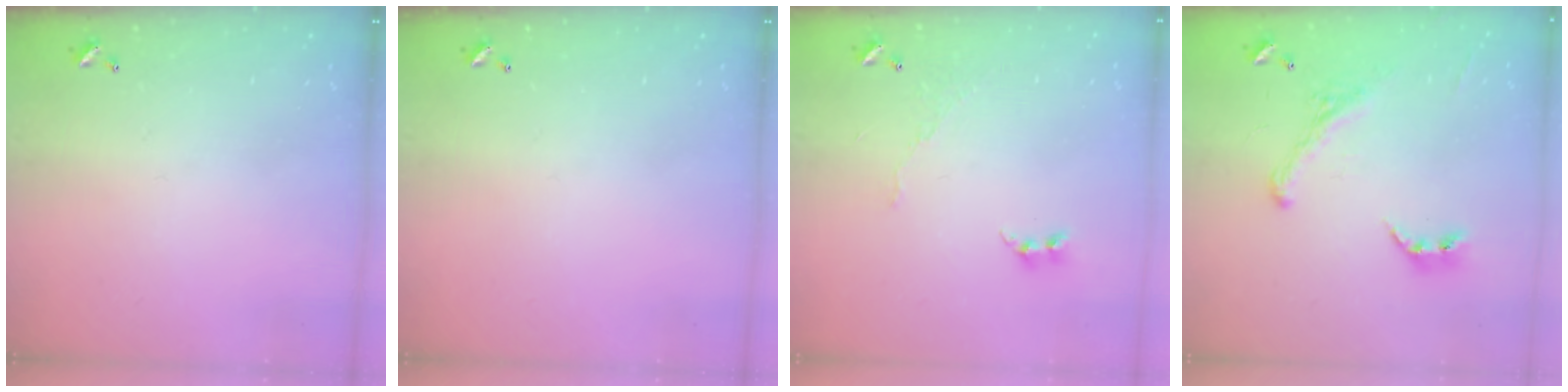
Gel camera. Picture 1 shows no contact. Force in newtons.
{"total": 0.0}
{"total": 5.6, "press": 5.6, "slide": 0.4}
{"total": 2.9, "press": 2.7, "slide": 1.2}